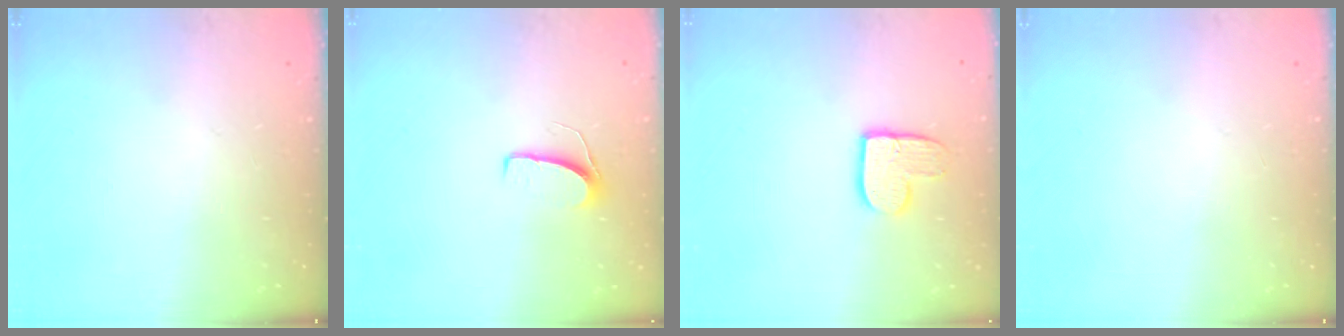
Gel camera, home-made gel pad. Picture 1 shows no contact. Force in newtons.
{"total": 6.4, "press": 6.4, "slide": 0.6}
{"total": 9.5, "press": 9.5, "slide": 0.3}
{"total": 0.0}